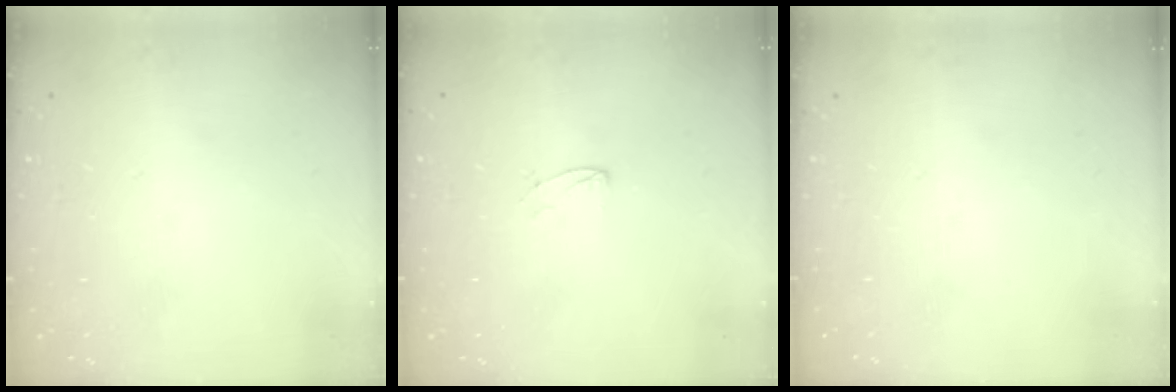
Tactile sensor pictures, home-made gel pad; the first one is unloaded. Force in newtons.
{"total": 3.8, "press": 3.8, "slide": 0.4}
{"total": 0.0}